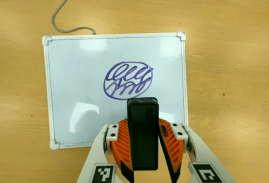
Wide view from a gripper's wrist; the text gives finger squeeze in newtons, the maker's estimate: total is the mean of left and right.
{"total": 7.4, "left": 6.4, "right": 8.5}